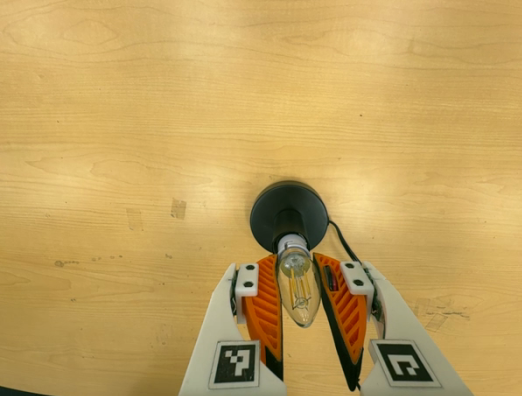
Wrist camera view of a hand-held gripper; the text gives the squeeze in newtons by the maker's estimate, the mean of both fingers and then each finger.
{"total": 12.8, "left": 12.6, "right": 13.0}